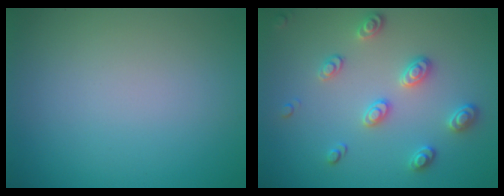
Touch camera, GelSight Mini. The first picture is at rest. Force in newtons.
{"total": 2.8, "press": 2.6, "slide": 1.1}